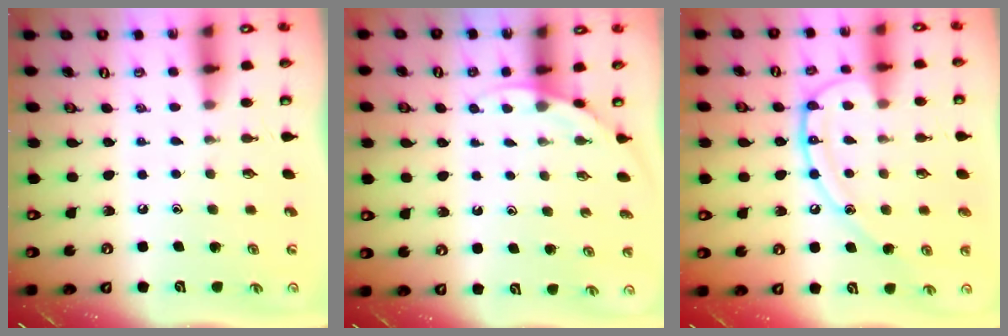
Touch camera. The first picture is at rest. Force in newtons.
{"total": 3.7, "press": 3.7, "slide": 0.1}
{"total": 15.9, "press": 15.9, "slide": 1.3}